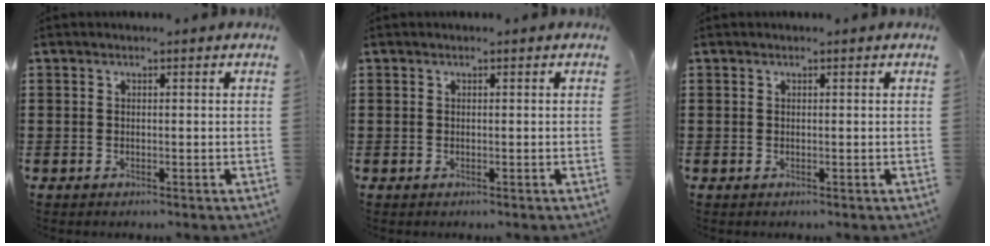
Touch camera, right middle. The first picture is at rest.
{"total": 0.0}
{"total": 0.0}